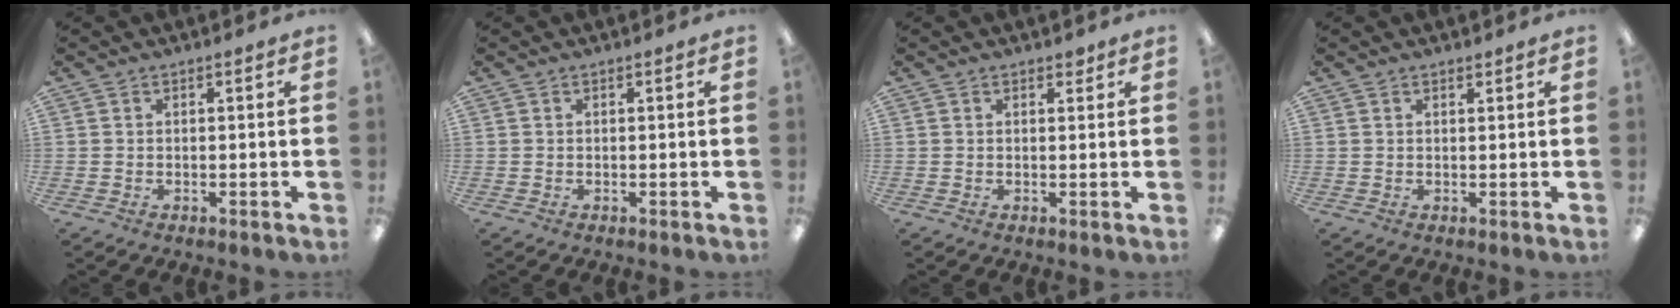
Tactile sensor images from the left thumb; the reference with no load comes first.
{"total": 0.0}
{"total": 1.5, "force": [1.2, 0.7, 0.6], "torque": [0.003, -0.006, 0.018]}
{"total": 0.9, "force": [0.9, 0.2, 0.3], "torque": [-0.007, 0.000, 0.016]}